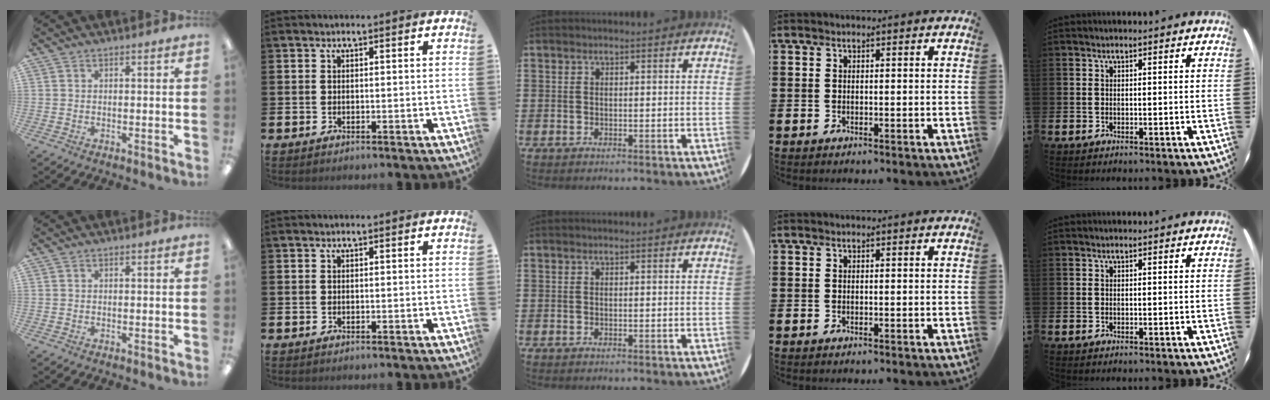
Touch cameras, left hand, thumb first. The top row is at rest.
{}